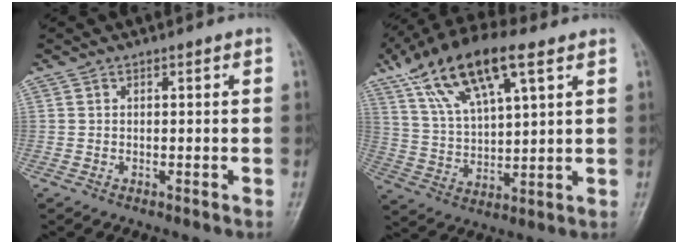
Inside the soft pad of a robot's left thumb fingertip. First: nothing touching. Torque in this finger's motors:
{"motor_torque": [0.27, 0.49, 1.71, -1.06, 0.42]}